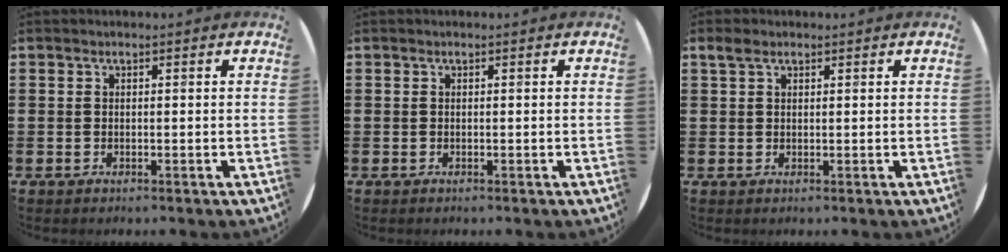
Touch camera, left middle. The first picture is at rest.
{"total": 0.0}
{"total": 1.5, "force": [1.0, 0.8, 0.7], "torque": [-0.015, 0.005, 0.018]}